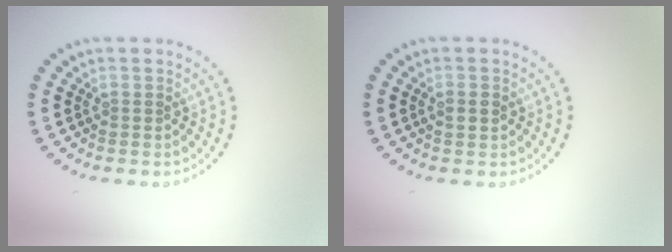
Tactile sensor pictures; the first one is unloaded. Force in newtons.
{"total": 1.5, "press": 1.5, "slide": 0.1}